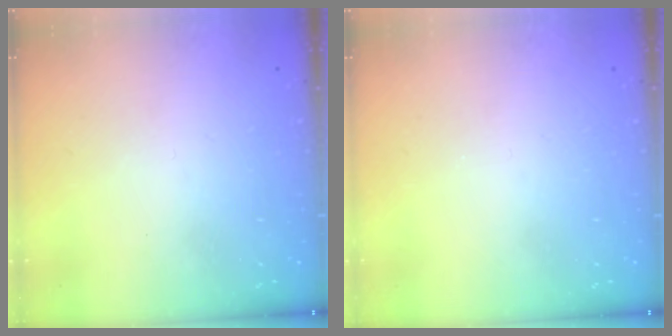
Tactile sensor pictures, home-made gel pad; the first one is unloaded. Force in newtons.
{"total": 0.0}